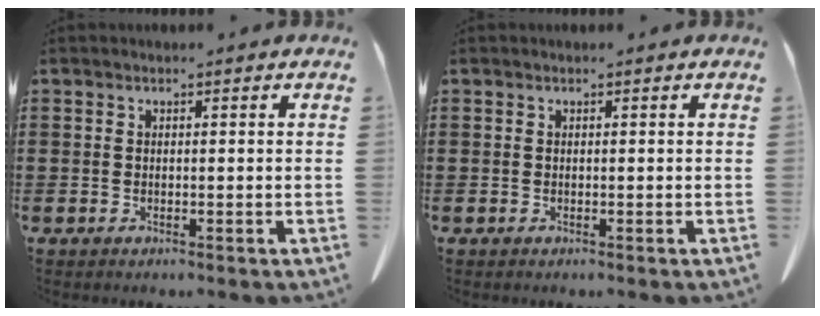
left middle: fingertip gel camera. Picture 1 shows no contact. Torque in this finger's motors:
{"motor_torque": [-0.12, 0.15, 0.00, -0.01]}